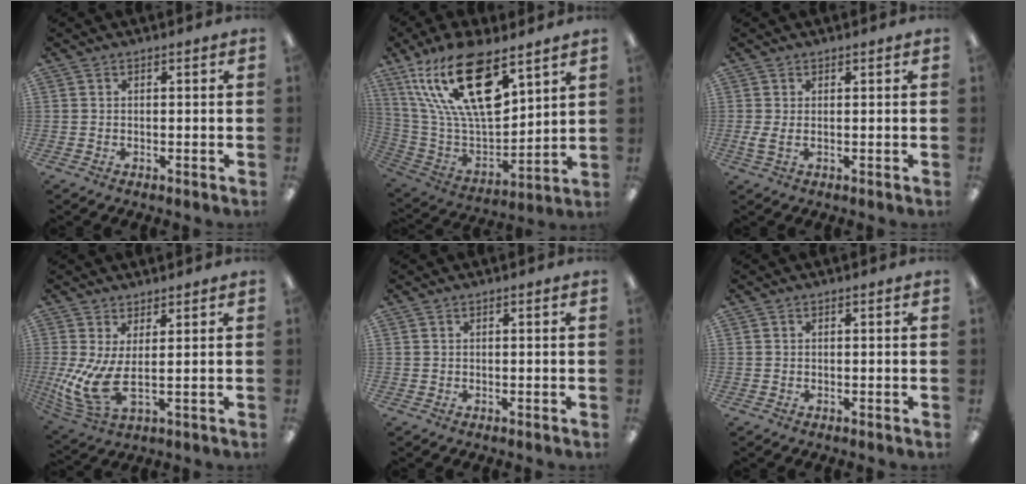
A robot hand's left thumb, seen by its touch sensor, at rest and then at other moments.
{"total": 23.5, "force": [13.9, 9.0, 16.7], "torque": [-0.333, -0.075, 0.237]}
{"total": 3.3, "force": [0.4, 1.0, 3.1], "torque": [-0.055, -0.006, 0.007]}
{"total": 9.8, "force": [0.5, 3.2, 9.3], "torque": [-0.202, -0.034, 0.015]}
{"total": 0.0}
{"total": 0.0}